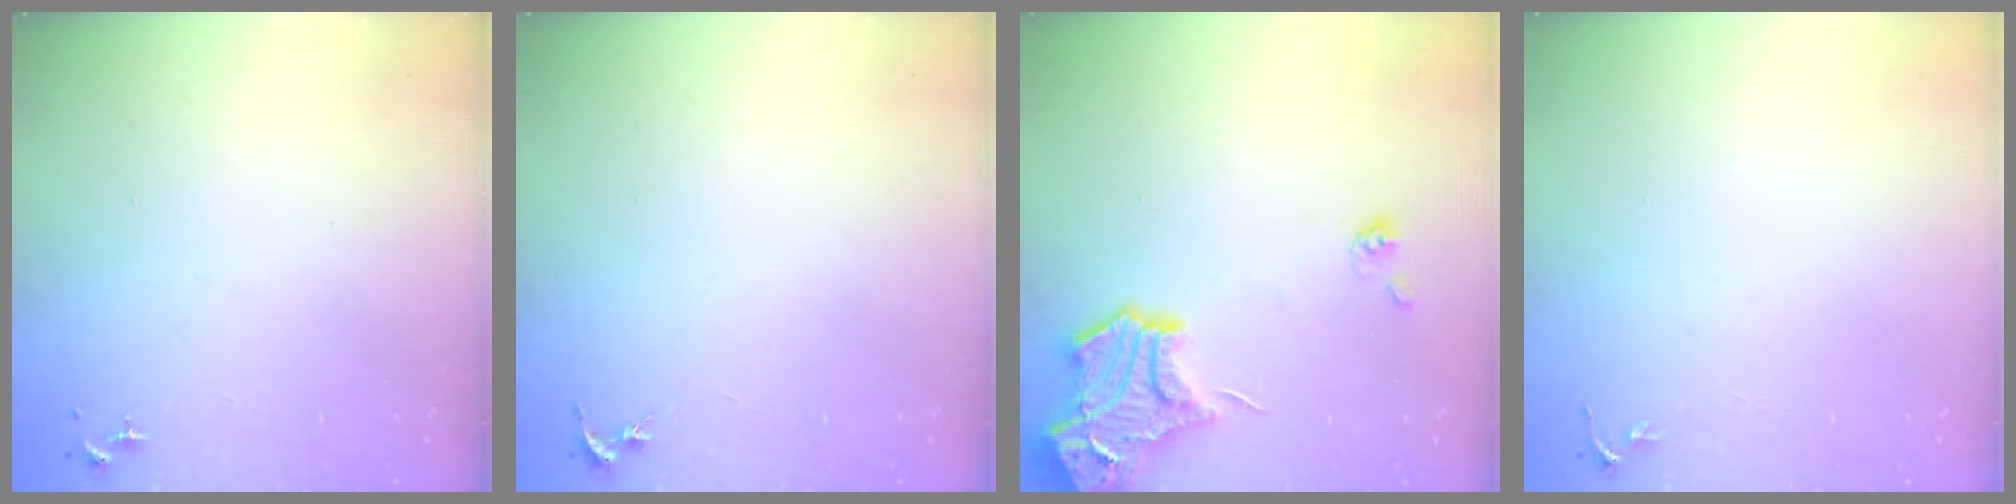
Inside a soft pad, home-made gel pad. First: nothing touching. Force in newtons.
{"total": 0.0}
{"total": 15.5, "press": 15.4, "slide": 1.4}
{"total": 3.3, "press": 3.2, "slide": 0.4}